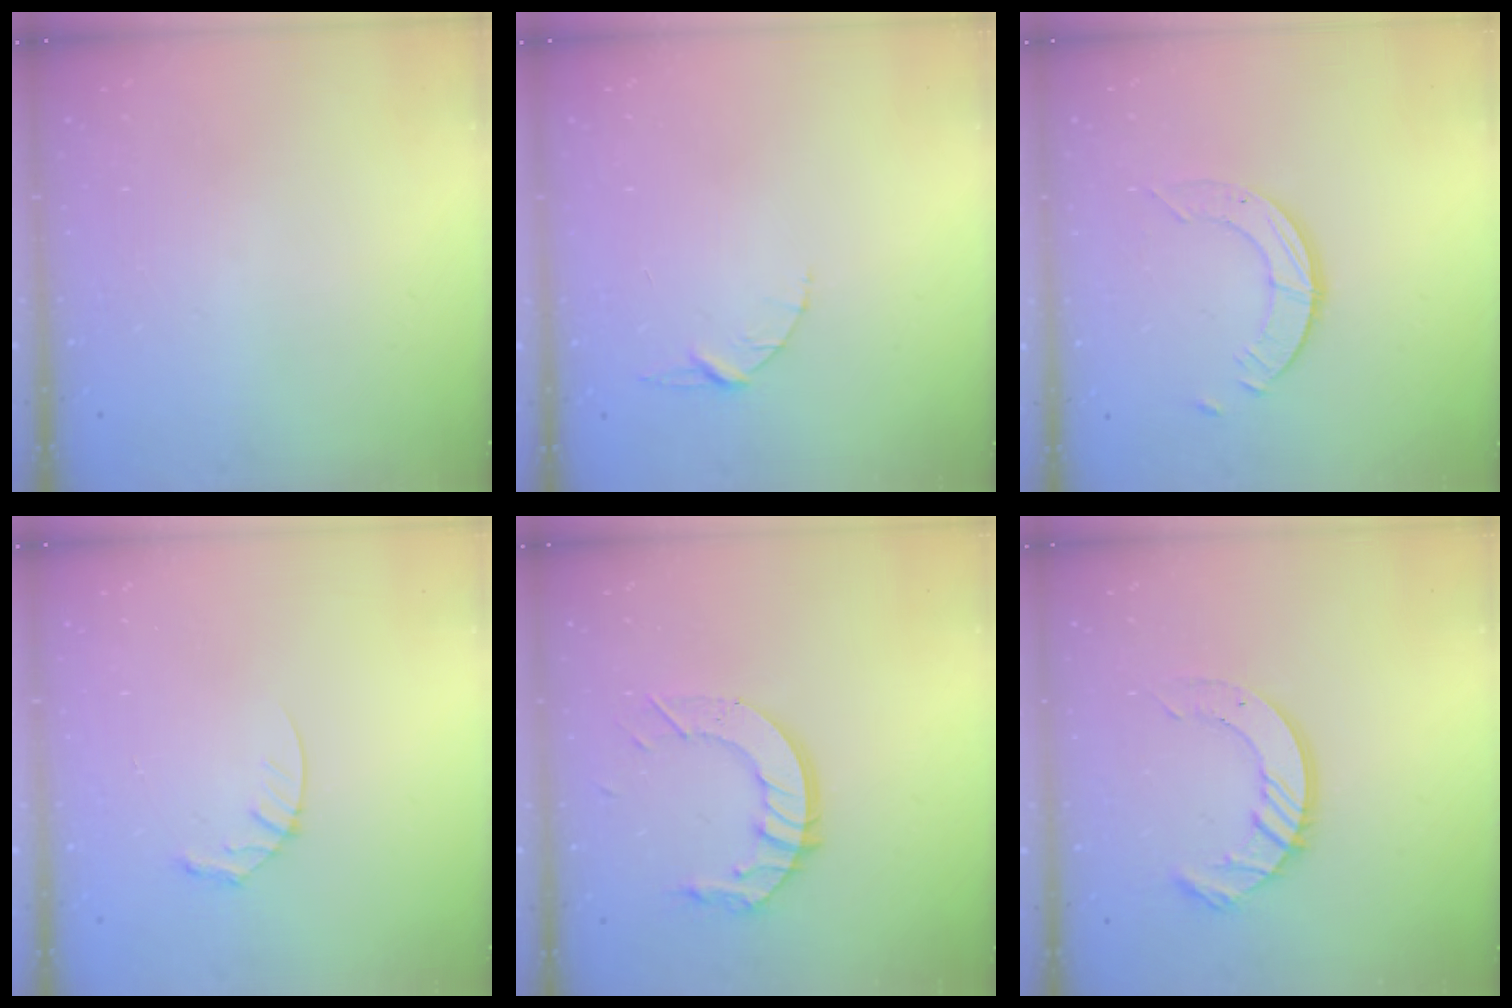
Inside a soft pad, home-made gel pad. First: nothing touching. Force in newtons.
{"total": 3.4, "press": 3.3, "slide": 0.4}
{"total": 3.6, "press": 3.6, "slide": 0.4}
{"total": 4.7, "press": 4.7, "slide": 0.4}
{"total": 10.6, "press": 10.5, "slide": 1.0}
{"total": 10.2, "press": 10.1, "slide": 1.0}